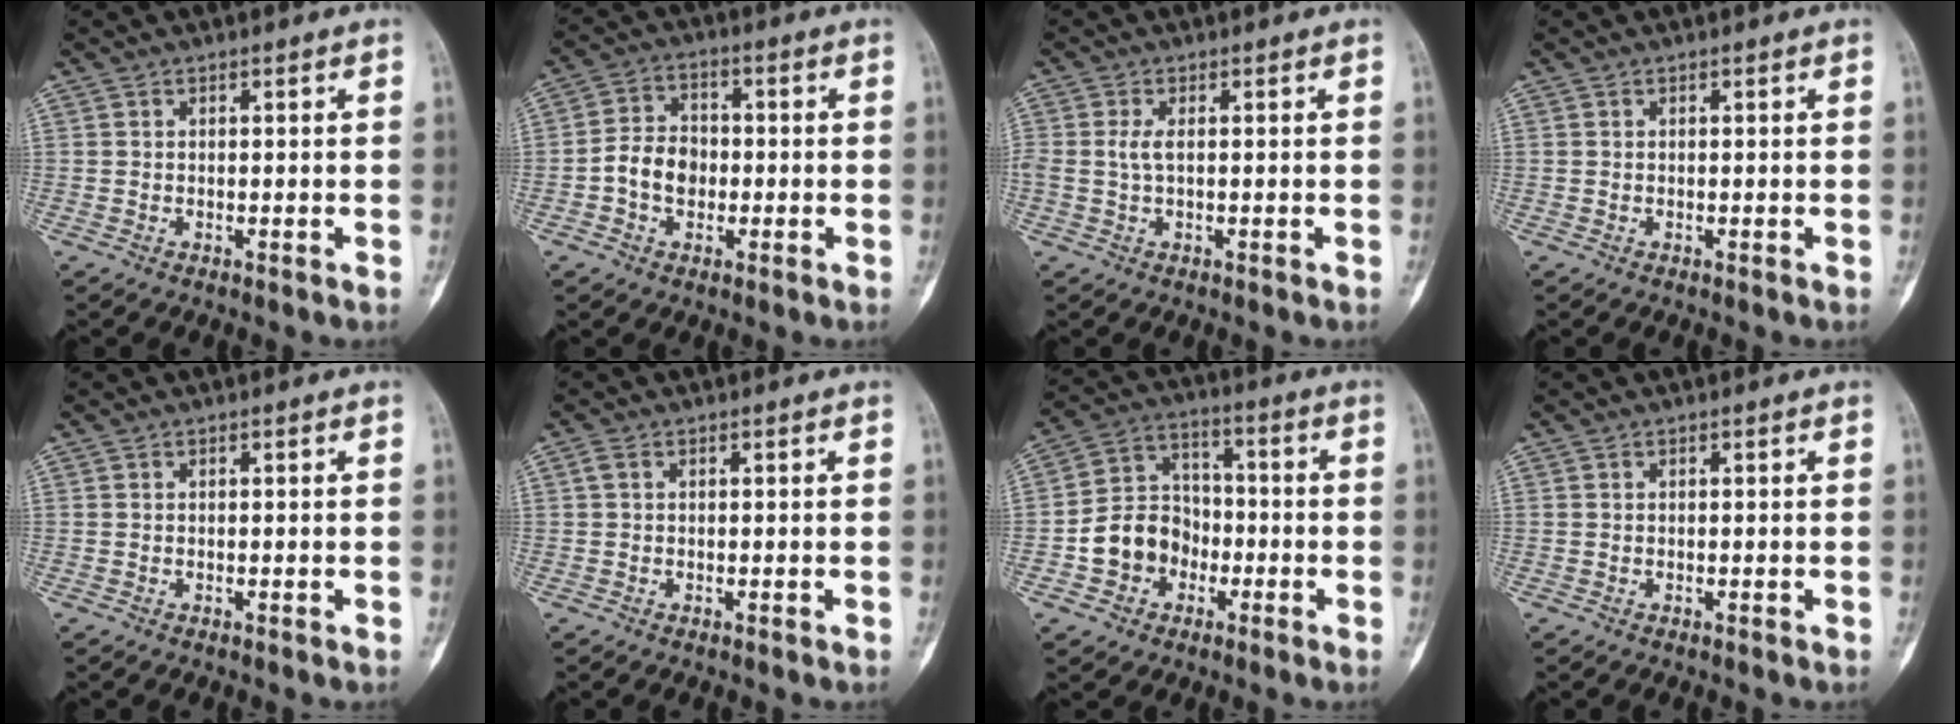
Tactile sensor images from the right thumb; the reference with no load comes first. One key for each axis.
{"total": 7.1, "fx": -1.4, "fy": 5.5, "fz": 4.4, "tx": -0.062, "ty": 0.023, "tz": -0.034}
{"total": 2.2, "fx": 0.1, "fy": 0.9, "fz": 2.0, "tx": -0.053, "ty": 0.000, "tz": 0.002}
{"total": 0.0}
{"total": 0.0}
{"total": 1.0, "fx": 0.2, "fy": 0.6, "fz": 0.8, "tx": -0.020, "ty": 0.008, "tz": 0.005}
{"total": 10.9, "fx": -3.3, "fy": 9.2, "fz": 4.8, "tx": -0.053, "ty": 0.042, "tz": -0.062}
{"total": 0.0}